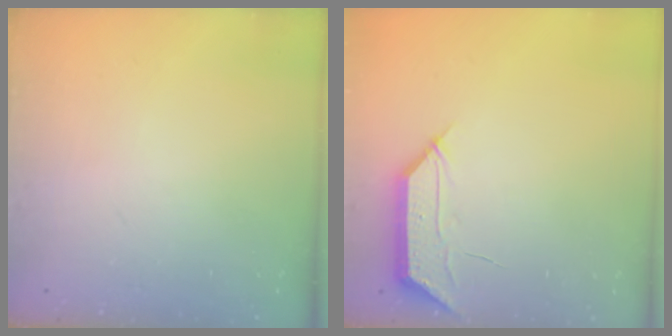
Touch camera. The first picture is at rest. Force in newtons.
{"total": 7.2, "press": 7.2, "slide": 0.8}